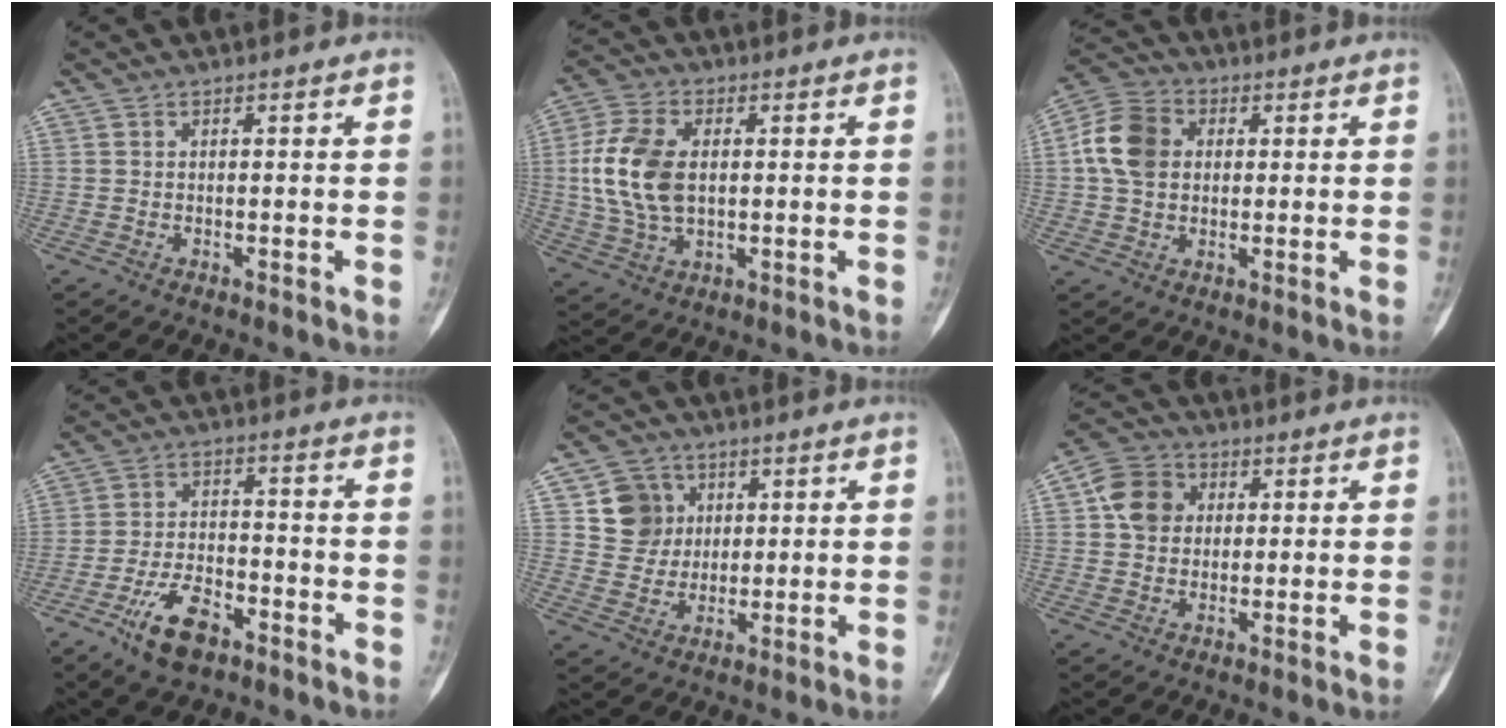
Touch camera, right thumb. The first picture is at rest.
{"total": 13.1, "force": [1.1, 8.2, 10.1], "torque": [-0.205, 0.003, 0.023]}
{"total": 10.4, "force": [1.5, 8.0, 6.4], "torque": [-0.112, 0.017, 0.018]}
{"total": 9.5, "force": [-5.6, 4.6, 6.1], "torque": [-0.107, 0.028, -0.101]}
{"total": 8.3, "force": [2.7, 7.6, 2.0], "torque": [-0.001, -0.006, 0.049]}
{"total": 8.4, "force": [1.8, 7.1, 4.2], "torque": [-0.054, 0.005, 0.022]}